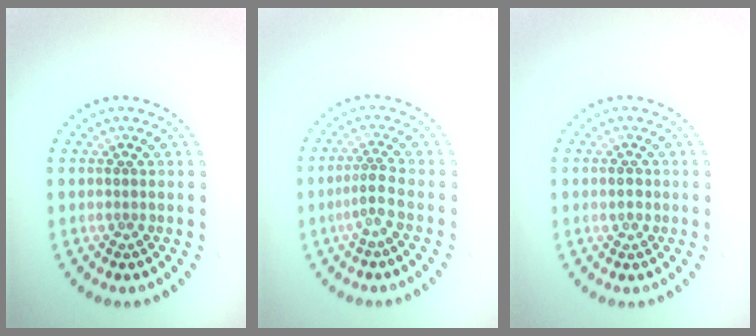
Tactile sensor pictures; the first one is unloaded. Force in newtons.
{"total": 1.9, "press": 1.3, "slide": 1.4}
{"total": 1.1, "press": 1.1, "slide": 0.1}